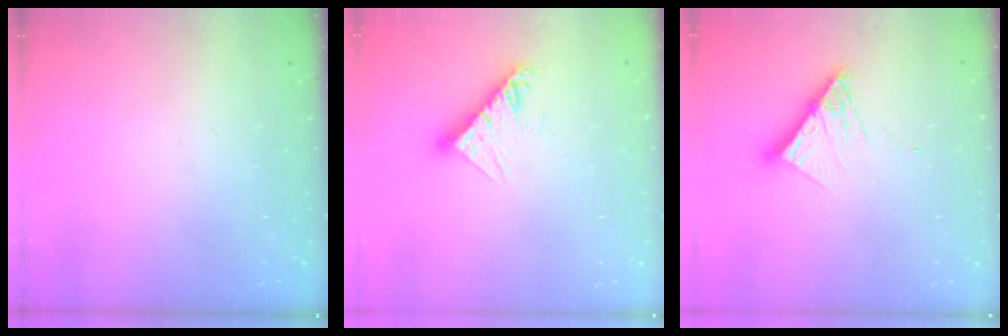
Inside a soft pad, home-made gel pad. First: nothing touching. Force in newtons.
{"total": 9.6, "press": 9.6, "slide": 0.7}
{"total": 9.3, "press": 9.2, "slide": 0.8}